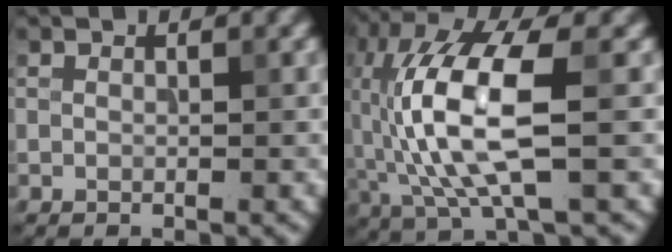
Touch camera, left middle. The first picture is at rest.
{"total": 10.1, "force": [-0.6, 3.2, 9.6], "torque": [-0.210, 0.010, -0.012]}